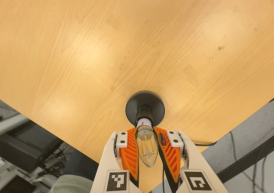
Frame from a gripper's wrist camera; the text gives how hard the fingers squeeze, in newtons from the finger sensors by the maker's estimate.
{"total": 26.1, "left": 27.2, "right": 25.1}